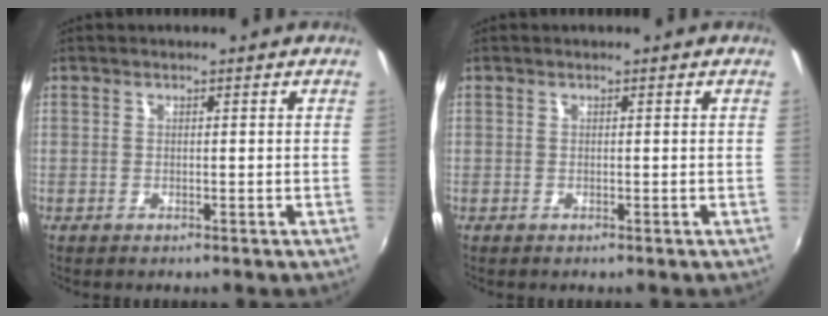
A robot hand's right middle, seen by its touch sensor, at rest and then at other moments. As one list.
[{"total": 0.0}]